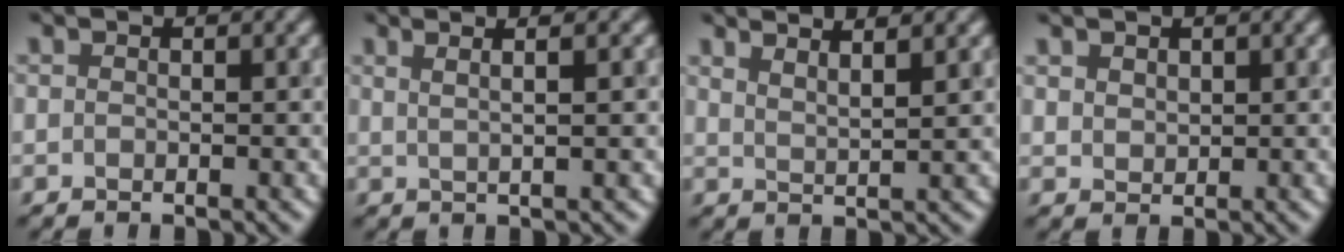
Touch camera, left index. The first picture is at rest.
{"total": 4.5, "force": [2.3, 1.7, 3.4], "torque": [-0.029, 0.025, 0.000]}
{"total": 3.5, "force": [2.8, 0.7, 2.0], "torque": [-0.014, 0.015, 0.025]}
{"total": 1.7, "force": [1.2, 1.0, 0.6], "torque": [-0.016, 0.002, 0.025]}